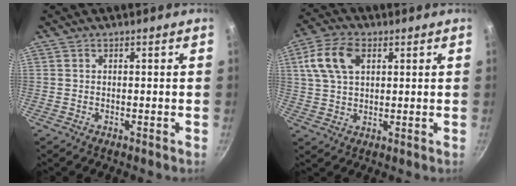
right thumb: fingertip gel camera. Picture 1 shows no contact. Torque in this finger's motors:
{"motor_torque": [-0.15, 0.24, 0.16, -0.16, 0.07]}